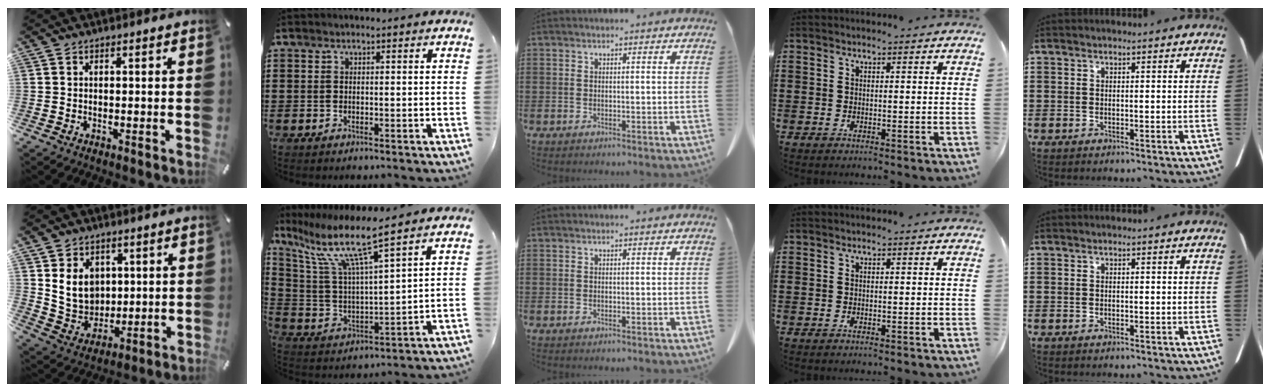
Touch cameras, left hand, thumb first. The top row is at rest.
{"thumb": {"total": 10.0, "force": [3.4, 8.8, 3.5], "torque": [-0.077, -0.017, 0.069]}, "index": {"total": 9.8, "force": [7.1, 0.8, 6.7], "torque": [-0.159, -0.042, 0.115]}}